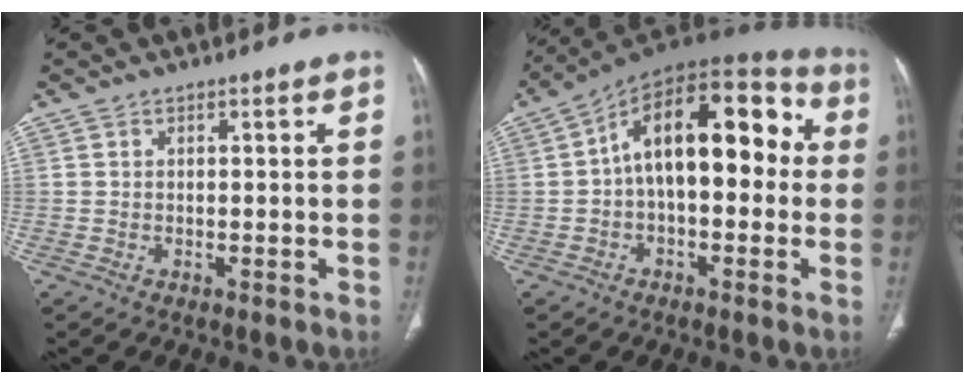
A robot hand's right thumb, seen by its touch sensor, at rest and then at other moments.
{"total": 18.3, "force": [1.4, 9.8, 15.4], "torque": [-0.201, 0.053, 0.009]}